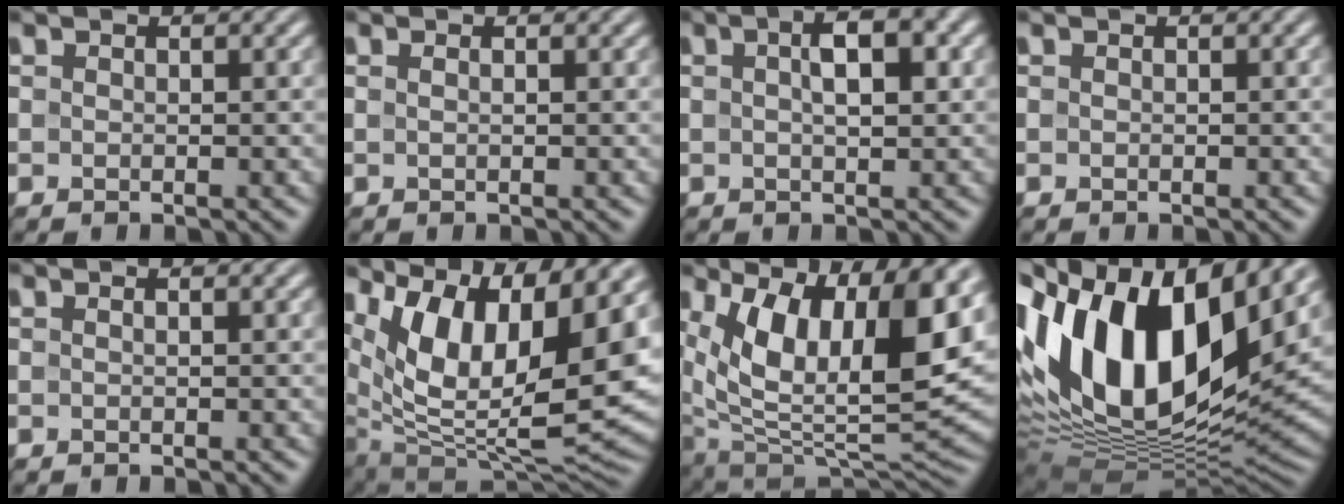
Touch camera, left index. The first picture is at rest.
{"total": 0.7, "force": [0.3, 0.3, 0.6], "torque": [-0.009, 0.000, -0.003]}
{"total": 4.0, "force": [1.0, 1.3, 3.6], "torque": [-0.064, 0.011, 0.013]}
{"total": 0.0}
{"total": 0.6, "force": [0.2, 0.2, 0.6], "torque": [-0.010, 0.004, -0.002]}
{"total": 15.7, "force": [6.9, 6.9, 12.3], "torque": [-0.214, 0.018, 0.121]}
{"total": 16.1, "force": [5.4, 7.9, 13.0], "torque": [-0.208, 0.006, 0.100]}
{"total": 17.8, "force": [5.1, 10.0, 13.8], "torque": [-0.274, 0.015, 0.080]}